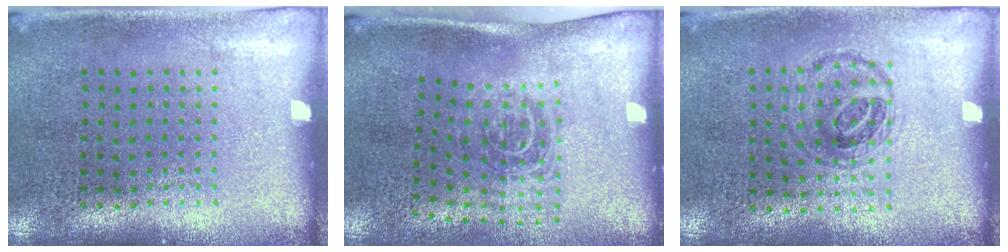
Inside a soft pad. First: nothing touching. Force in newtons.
{"total": 1.8, "press": 1.2, "slide": 1.3}
{"total": 1.0, "press": 0.9, "slide": 0.3}